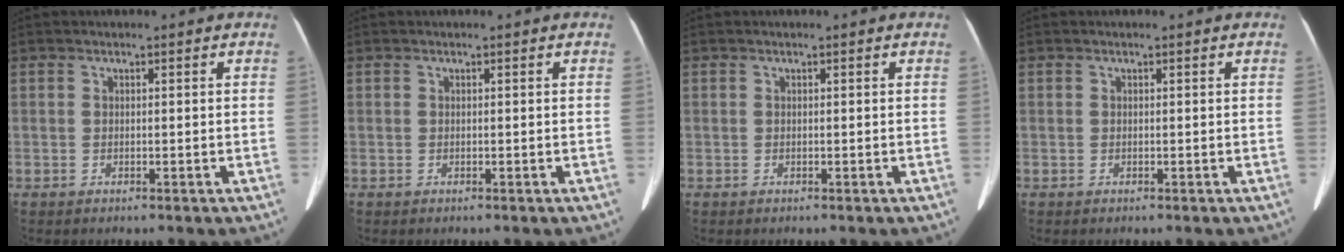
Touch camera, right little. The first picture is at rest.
{"total": 0.0}
{"total": 0.0}
{"total": 0.0}